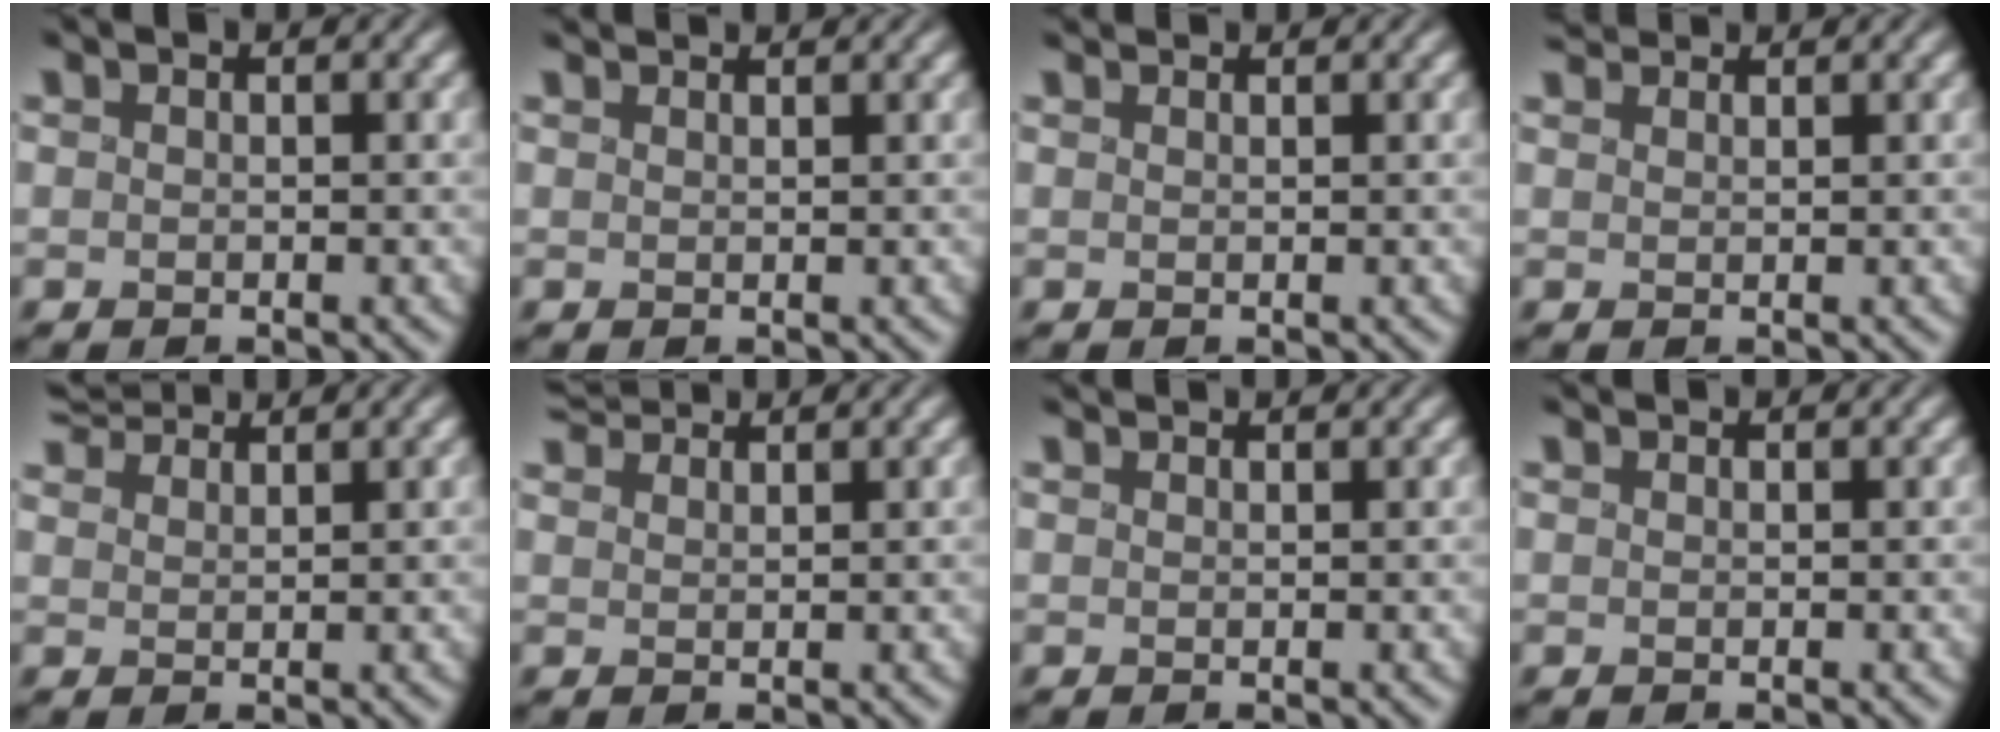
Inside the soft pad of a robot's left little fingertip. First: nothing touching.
{"total": 1.7, "force": [1.6, 0.0, 0.4], "torque": [-0.014, 0.012, 0.026]}
{"total": 1.1, "force": [1.1, 0.1, 0.2], "torque": [-0.007, 0.010, 0.021]}
{"total": 2.0, "force": [1.9, 0.4, 0.5], "torque": [-0.018, 0.014, 0.035]}
{"total": 4.0, "force": [3.6, 0.9, 1.3], "torque": [-0.042, 0.019, 0.068]}
{"total": 3.0, "force": [2.8, 0.6, 0.9], "torque": [-0.030, 0.018, 0.051]}
{"total": 1.3, "force": [1.3, -0.1, 0.3], "torque": [-0.009, 0.011, 0.021]}
{"total": 0.6, "force": [0.6, -0.1, 0.0], "torque": [-0.001, 0.006, 0.014]}